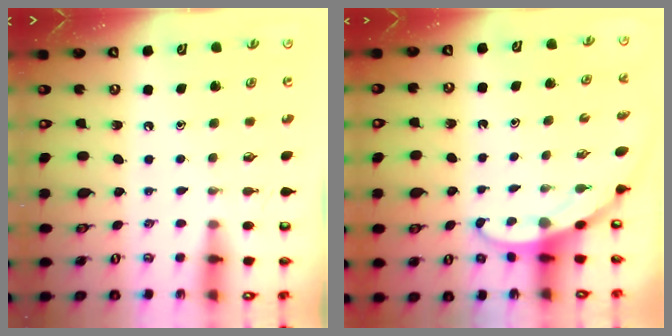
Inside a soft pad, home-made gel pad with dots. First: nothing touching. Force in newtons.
{"total": 3.2, "press": 3.2, "slide": 0.2}